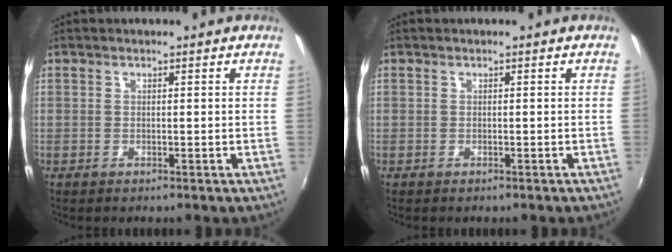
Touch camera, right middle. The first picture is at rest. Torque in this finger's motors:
{"motor_torque": [1.05, -1.09, 0.18, 0.07]}